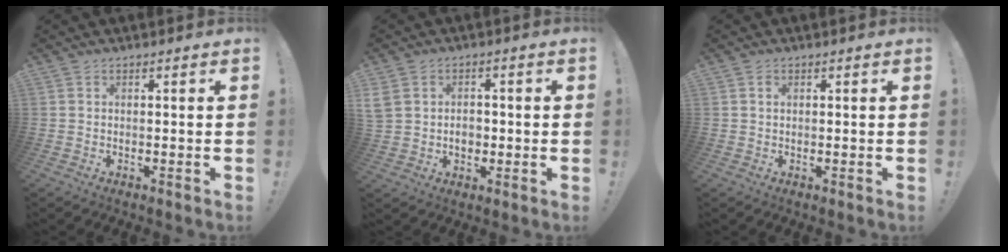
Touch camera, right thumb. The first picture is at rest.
{"total": 5.9, "force": [0.3, 5.3, 2.5], "torque": [-0.052, 0.003, 0.007]}
{"total": 0.9, "force": [0.5, 0.7, 0.4], "torque": [-0.009, 0.003, 0.009]}